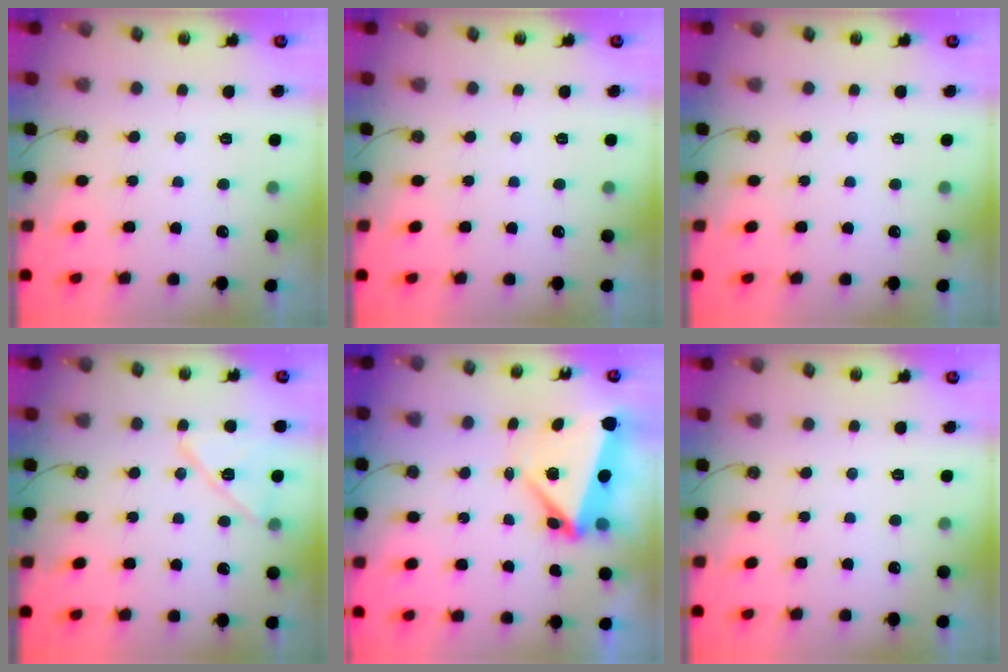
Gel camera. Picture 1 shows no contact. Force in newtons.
{"total": 0.0}
{"total": 0.0}
{"total": 12.1, "press": 12.1, "slide": 0.6}
{"total": 6.5, "press": 6.3, "slide": 1.7}
{"total": 0.0}